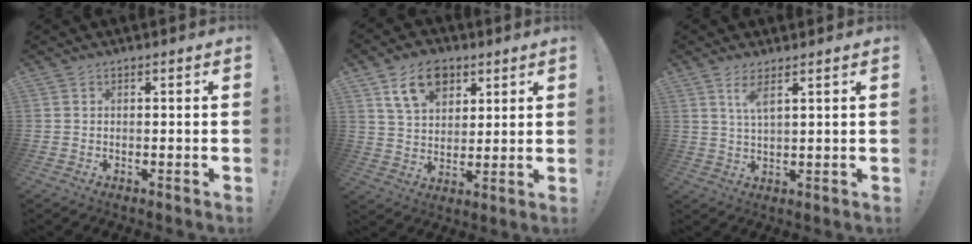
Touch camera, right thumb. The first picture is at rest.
{"total": 12.9, "force": [6.7, 8.8, 6.6], "torque": [-0.099, -0.019, 0.127]}
{"total": 4.8, "force": [2.8, 1.1, 3.7], "torque": [-0.070, -0.009, 0.047]}